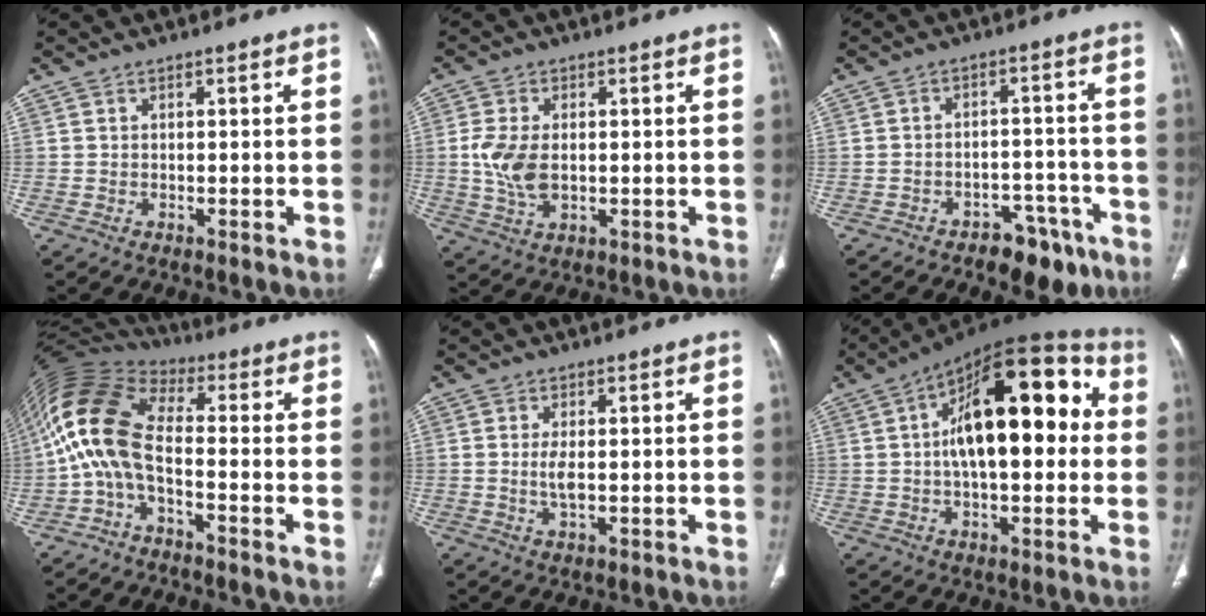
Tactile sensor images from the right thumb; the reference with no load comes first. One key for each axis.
{"total": 7.3, "fx": 0.1, "fy": 4.3, "fz": 5.9, "tx": -0.133, "ty": -0.003, "tz": 0.006}
{"total": 8.5, "fx": -5.8, "fy": 4.6, "fz": 4.2, "tx": -0.030, "ty": 0.046, "tz": -0.077}
{"total": 12.8, "fx": -2.5, "fy": 6.0, "fz": 11.0, "tx": -0.236, "ty": 0.064, "tz": -0.064}
{"total": 3.1, "fx": 0.0, "fy": 1.1, "fz": 2.9, "tx": -0.065, "ty": -0.007, "tz": 0.000}
{"total": 23.4, "fx": 3.0, "fy": 10.7, "fz": 20.6, "tx": -0.289, "ty": 0.037, "tz": 0.032}